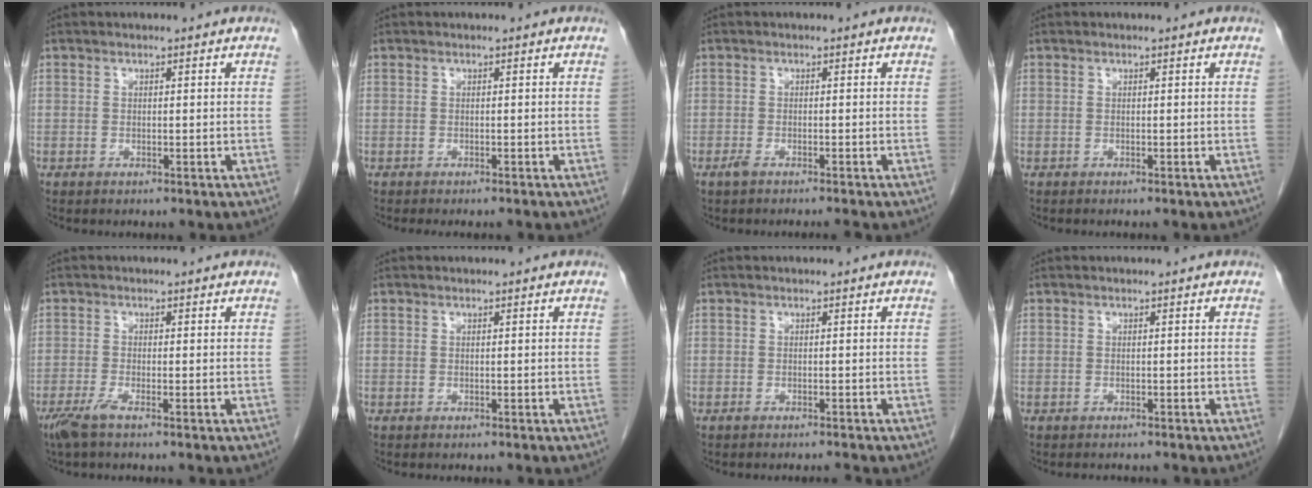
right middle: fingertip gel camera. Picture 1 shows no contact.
{"total": 4.0, "force": [-3.5, 0.9, 1.7], "torque": [-0.015, -0.005, -0.044]}
{"total": 2.7, "force": [-2.3, 0.0, 1.4], "torque": [-0.025, -0.004, -0.037]}
{"total": 1.6, "force": [-1.4, 0.3, 0.8], "torque": [-0.014, -0.002, -0.013]}
{"total": 2.6, "force": [-1.8, 0.0, 2.0], "torque": [-0.047, -0.009, -0.040]}
{"total": 0.0}
{"total": 1.0, "force": [-1.0, -0.3, 0.2], "torque": [-0.006, -0.002, -0.014]}
{"total": 1.7, "force": [-1.6, 0.6, 0.3], "torque": [-0.007, -0.002, -0.020]}